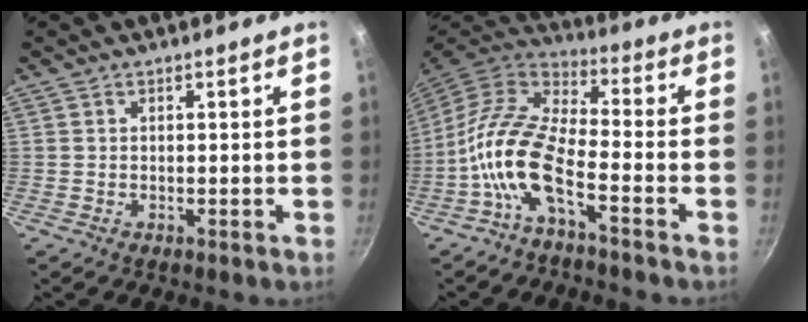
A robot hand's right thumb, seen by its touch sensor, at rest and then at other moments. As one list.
[{"total": 12.5, "force": [-5.1, 4.7, 10.4], "torque": [-0.207, 0.049, -0.113]}]